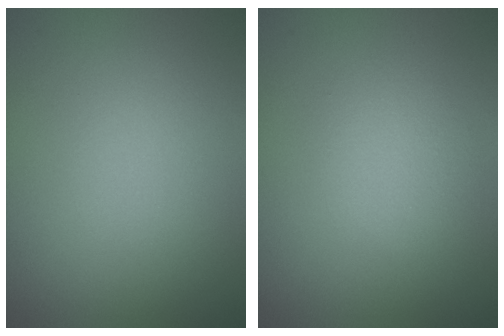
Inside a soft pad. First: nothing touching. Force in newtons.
{"total": 1.6, "press": 1.6, "slide": 0.1}